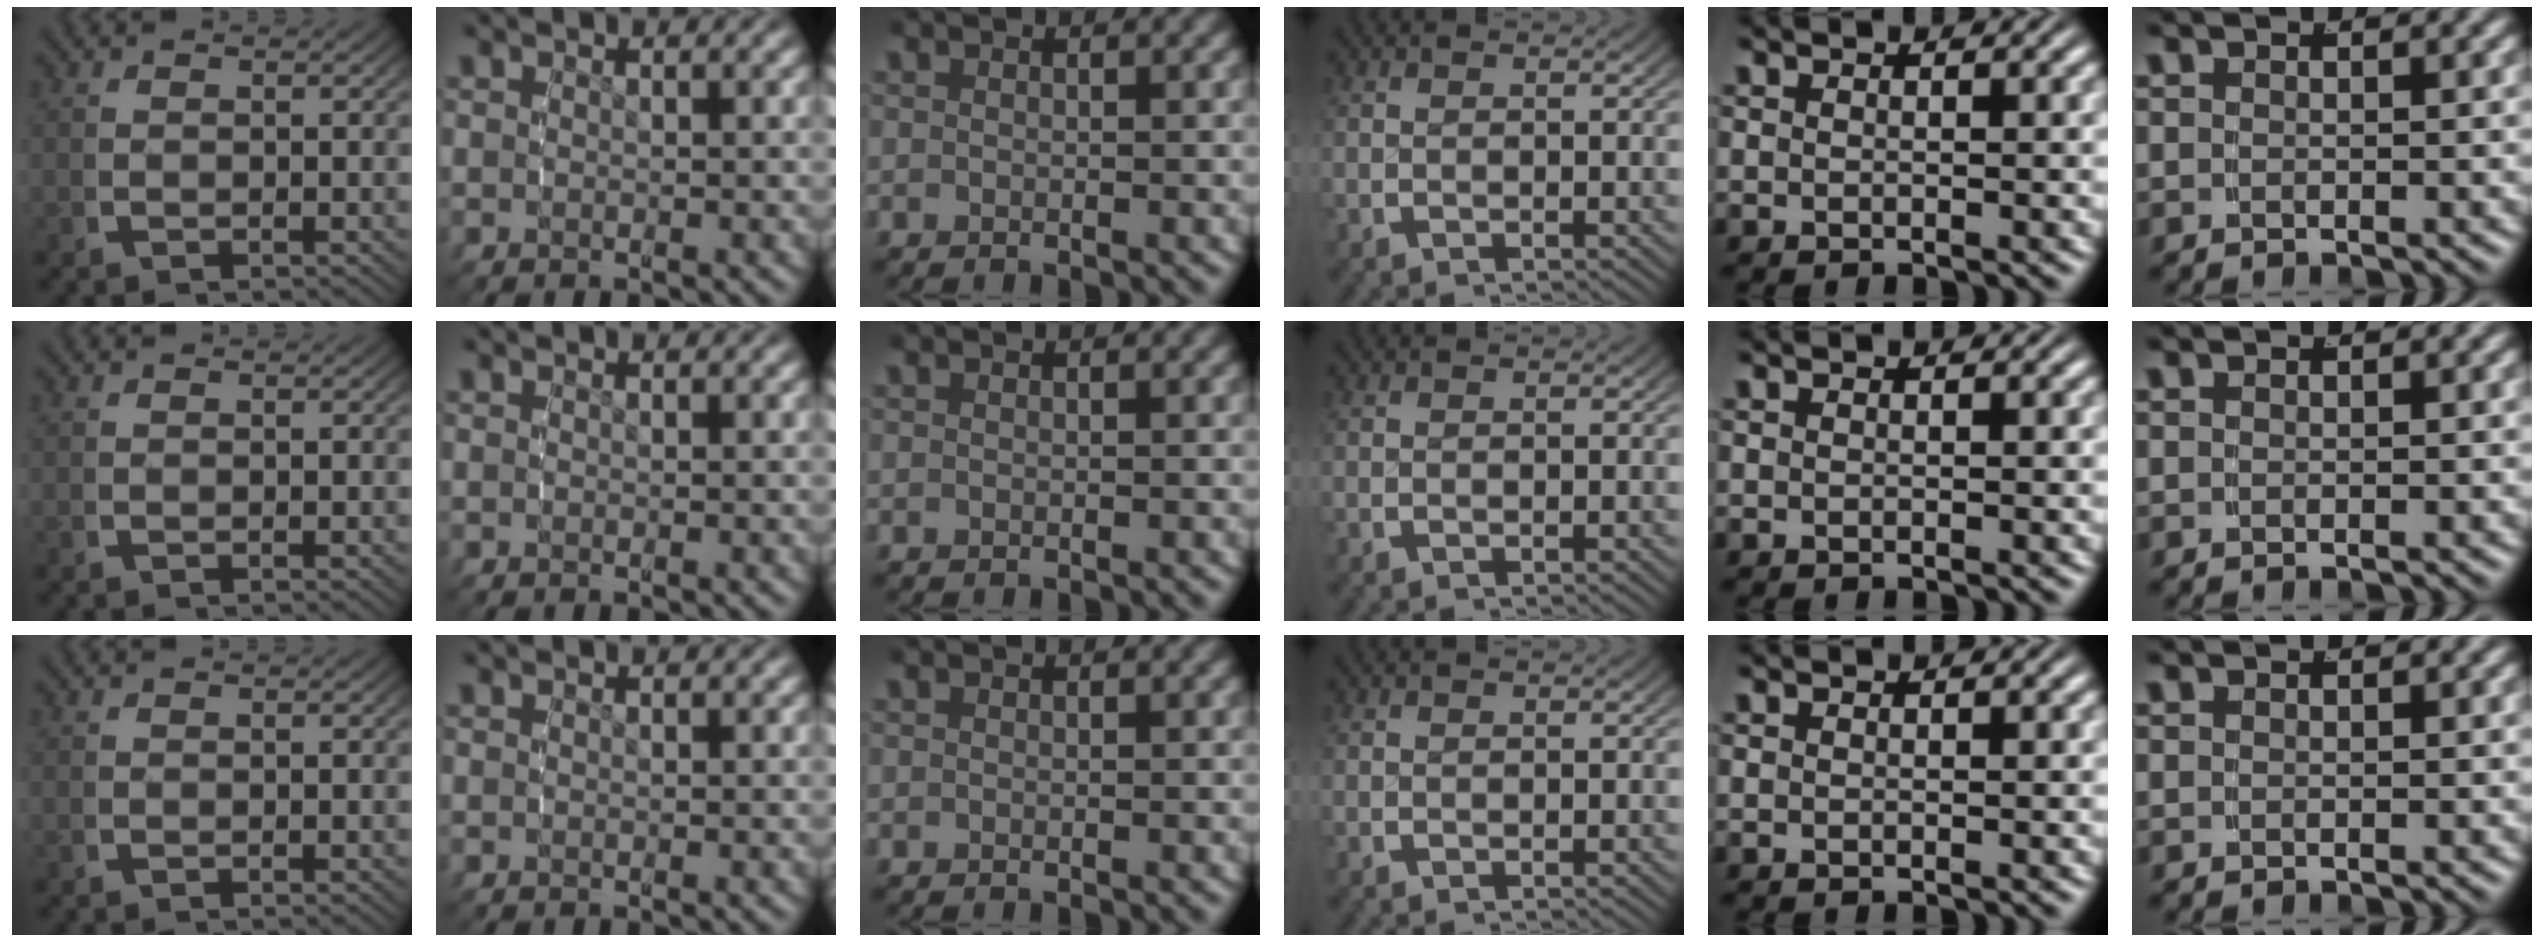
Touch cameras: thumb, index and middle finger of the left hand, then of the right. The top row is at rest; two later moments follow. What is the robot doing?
{"motion": "reach", "object": "shoes"}